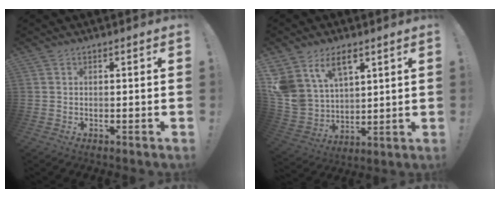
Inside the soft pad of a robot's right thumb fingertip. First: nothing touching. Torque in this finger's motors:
{"motor_torque": [0.82, 0.95, 1.14, 0.64, 0.26]}